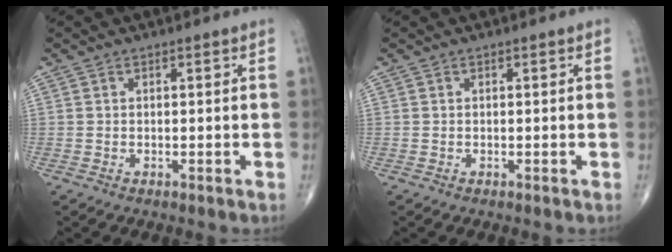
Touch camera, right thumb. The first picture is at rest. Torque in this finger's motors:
{"motor_torque": [0.22, -0.07, -0.14, -0.08, 0.02]}